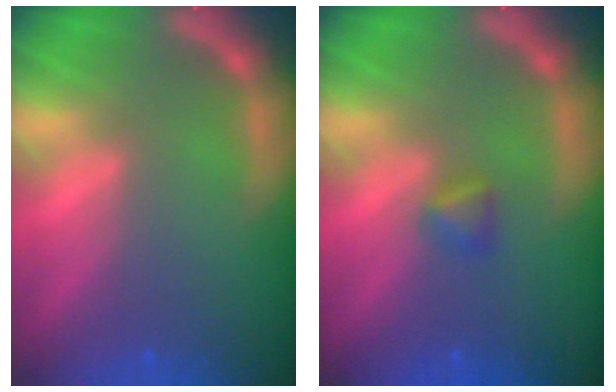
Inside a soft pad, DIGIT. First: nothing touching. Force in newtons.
{"total": 1.4}